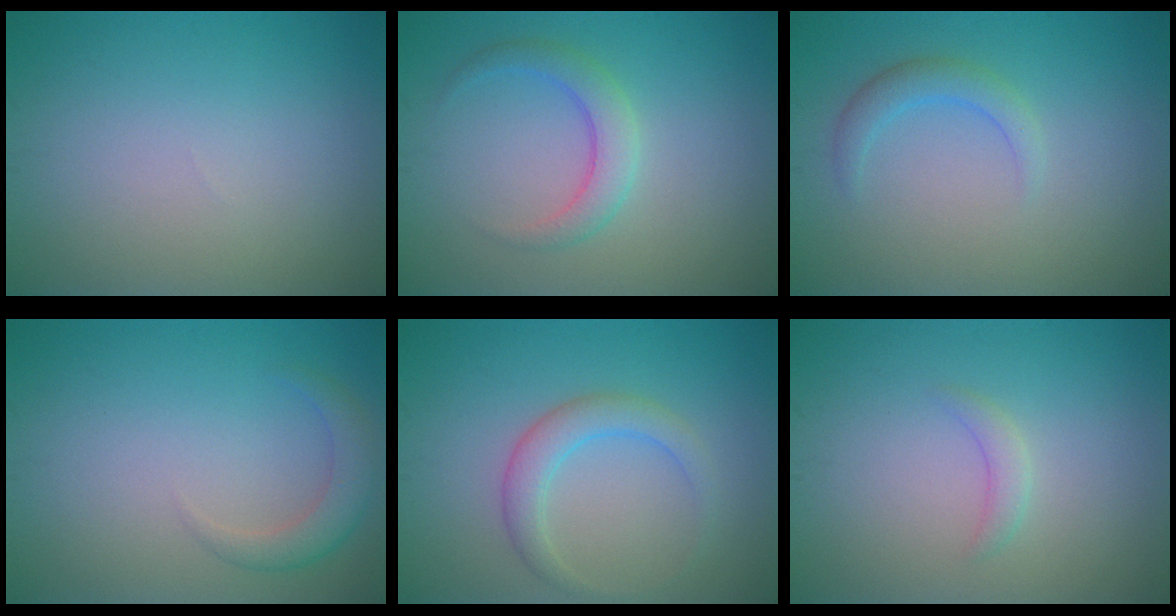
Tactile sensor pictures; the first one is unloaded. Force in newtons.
{"total": 2.7, "press": 2.7, "slide": 0.2}
{"total": 2.0, "press": 2.0, "slide": 0.1}
{"total": 2.4, "press": 2.4, "slide": 0.4}
{"total": 2.8, "press": 2.8, "slide": 0.2}
{"total": 1.2, "press": 1.2, "slide": 0.0}